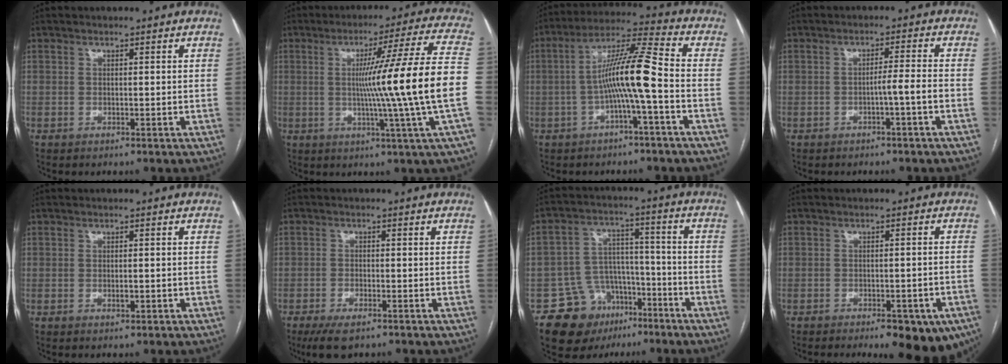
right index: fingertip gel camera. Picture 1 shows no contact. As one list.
[{"total": 17.9, "force": [-1.4, -3.2, 17.5], "torque": [-0.255, -0.009, -0.032]}, {"total": 10.0, "force": [-2.1, -0.4, 9.8], "torque": [-0.177, 0.026, -0.042]}, {"total": 3.1, "force": [-1.4, -0.7, 2.7], "torque": [-0.038, 0.005, -0.025]}, {"total": 1.1, "force": [-0.3, 0.4, 1.0], "torque": [-0.021, -0.001, -0.004]}, {"total": 4.9, "force": [-3.3, 1.6, 3.2], "torque": [-0.061, -0.008, -0.055]}, {"total": 11.6, "force": [-7.1, 8.4, 3.7], "torque": [-0.051, 0.051, -0.104]}, {"total": 11.7, "force": [-7.7, 3.8, 8.0], "torque": [-0.064, 0.005, -0.094]}]